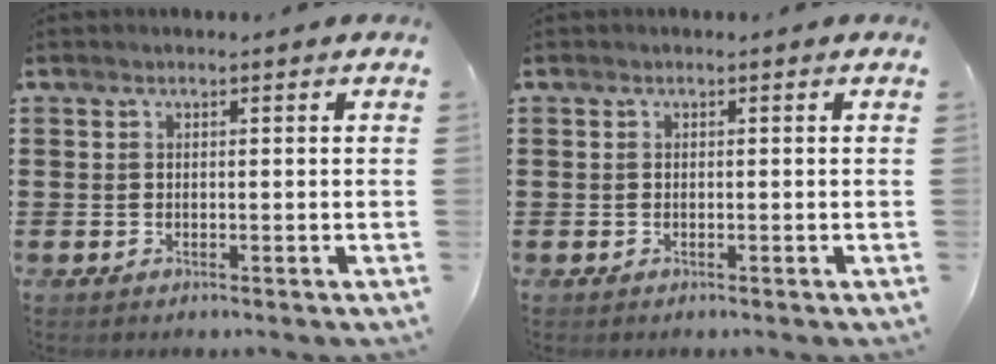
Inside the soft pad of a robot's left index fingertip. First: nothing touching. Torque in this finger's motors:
{"motor_torque": [-0.84, 1.30, -0.03, -0.01]}